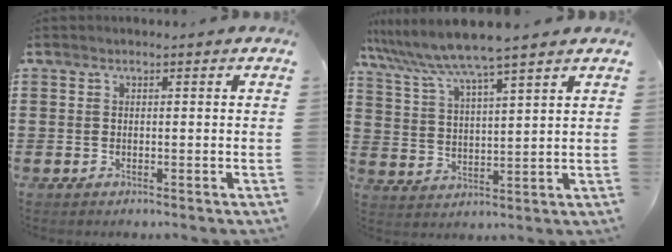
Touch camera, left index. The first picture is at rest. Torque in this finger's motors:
{"motor_torque": [1.52, -0.61, 0.60, 0.21]}